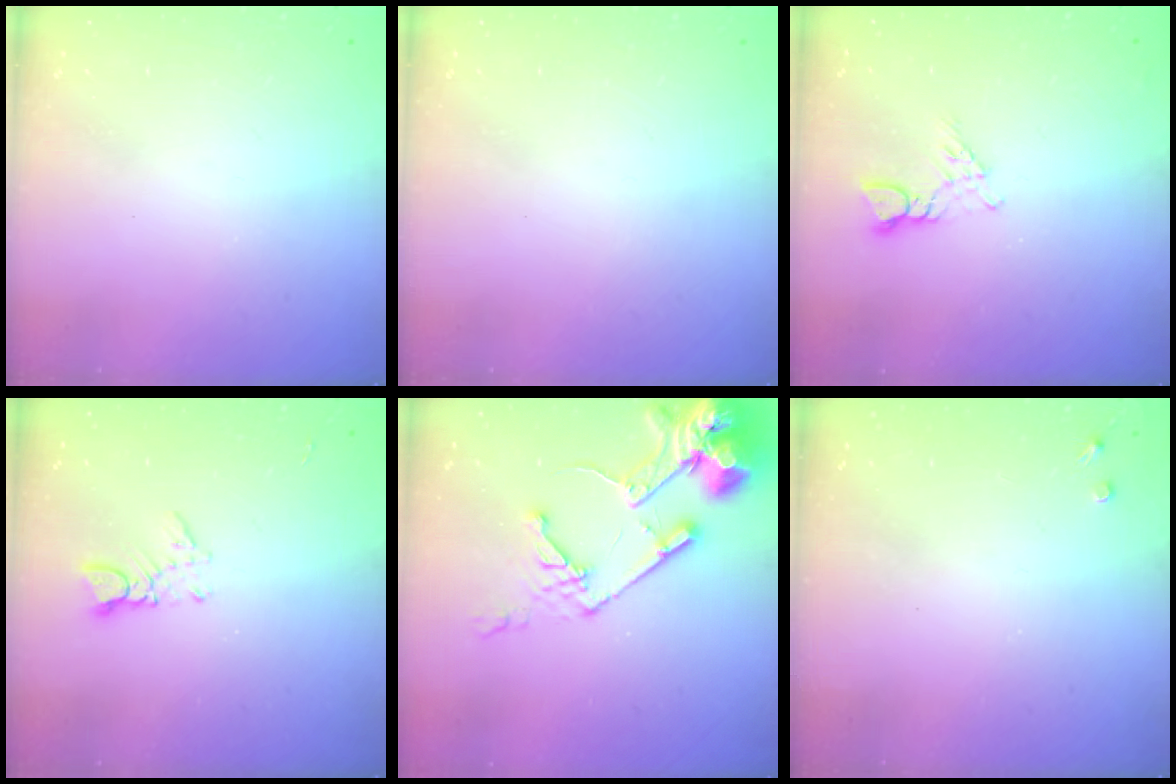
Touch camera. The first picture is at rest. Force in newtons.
{"total": 0.0}
{"total": 3.5, "press": 3.5, "slide": 0.4}
{"total": 3.1, "press": 3.1, "slide": 0.3}
{"total": 16.1, "press": 15.9, "slide": 2.2}
{"total": 2.7, "press": 2.7, "slide": 0.4}